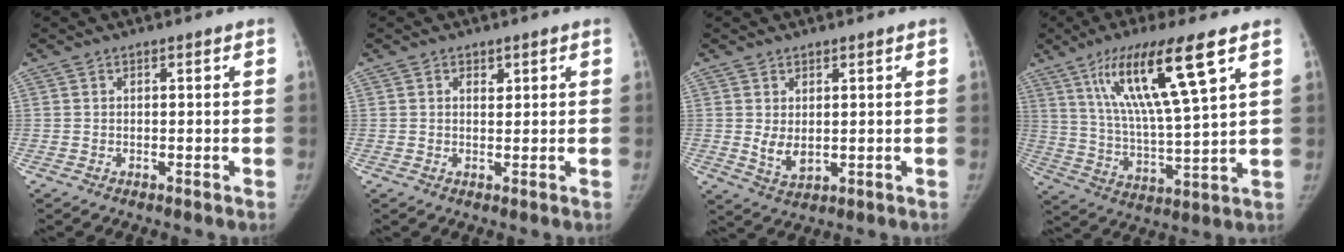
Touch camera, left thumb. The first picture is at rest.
{"total": 1.5, "force": [0.8, 0.9, 0.8], "torque": [-0.004, -0.004, 0.013]}
{"total": 4.0, "force": [0.8, 2.3, 3.2], "torque": [-0.051, -0.016, 0.025]}
{"total": 18.0, "force": [8.9, 2.4, 15.4], "torque": [-0.281, -0.036, 0.163]}